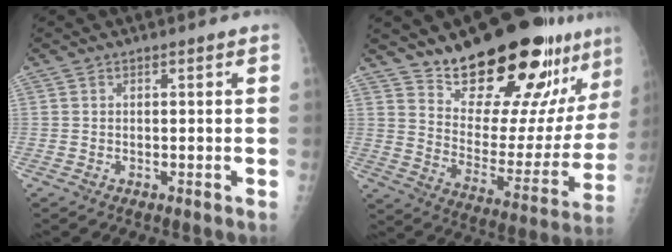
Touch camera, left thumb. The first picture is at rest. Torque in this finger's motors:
{"motor_torque": [1.14, 0.93, 1.49, -1.28, 0.18]}